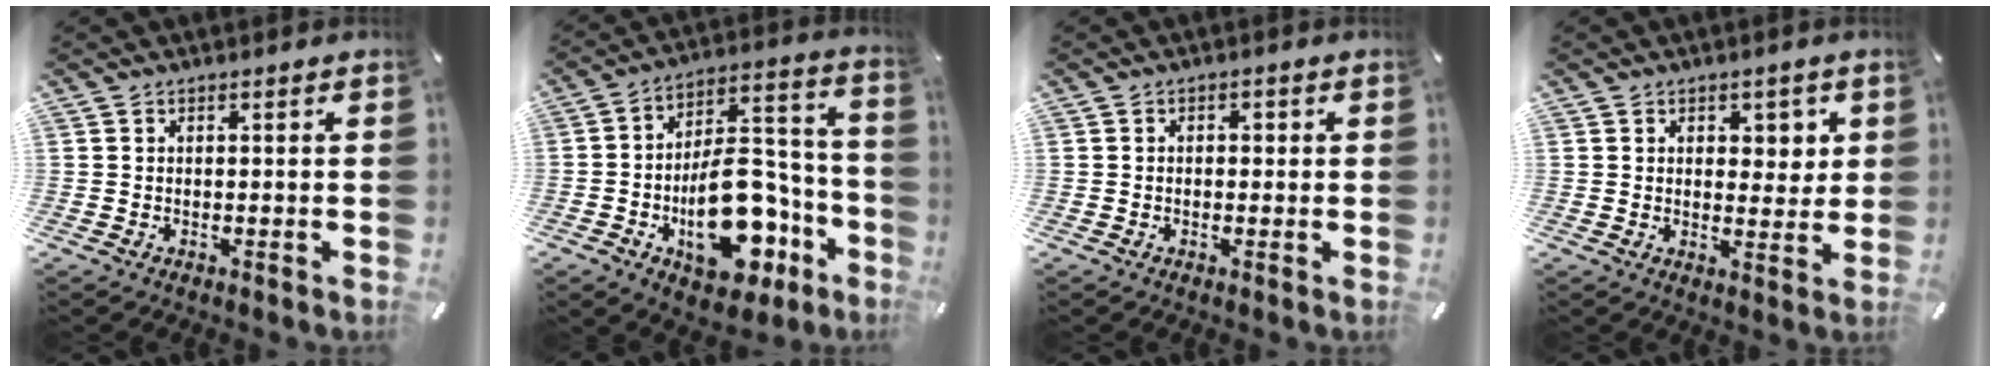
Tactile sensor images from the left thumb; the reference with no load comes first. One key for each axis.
{"total": 21.9, "fx": -8.9, "fy": 12.8, "fz": 15.4, "tx": -0.219, "ty": 0.039, "tz": -0.133}
{"total": 1.5, "fx": -0.3, "fy": 1.1, "fz": 0.9, "tx": -0.016, "ty": 0.007, "tz": -0.009}
{"total": 4.3, "fx": 1.8, "fy": 3.3, "fz": 2.1, "tx": -0.010, "ty": -0.005, "tz": 0.024}